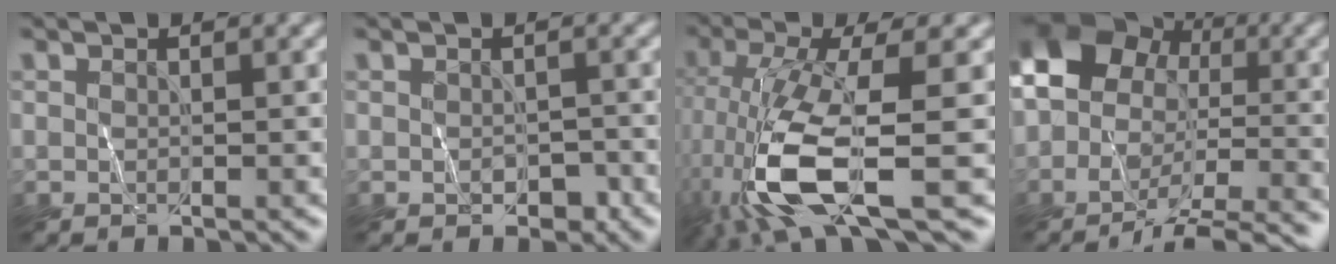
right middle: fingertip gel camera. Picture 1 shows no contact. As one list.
[{"total": 1.3, "force": [-0.5, 1.0, 0.7], "torque": [-0.010, -0.005, -0.006]}, {"total": 10.5, "force": [-3.7, 2.9, 9.4], "torque": [-0.212, -0.013, -0.069]}, {"total": 12.0, "force": [-4.5, 9.0, 6.5], "torque": [-0.099, -0.007, -0.065]}]